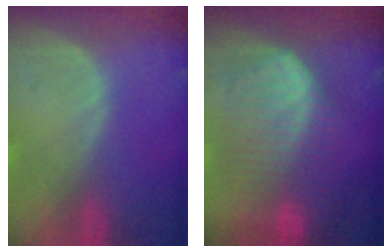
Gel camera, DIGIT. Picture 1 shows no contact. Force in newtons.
{"total": 10.5, "press": 10.4, "slide": 0.6}